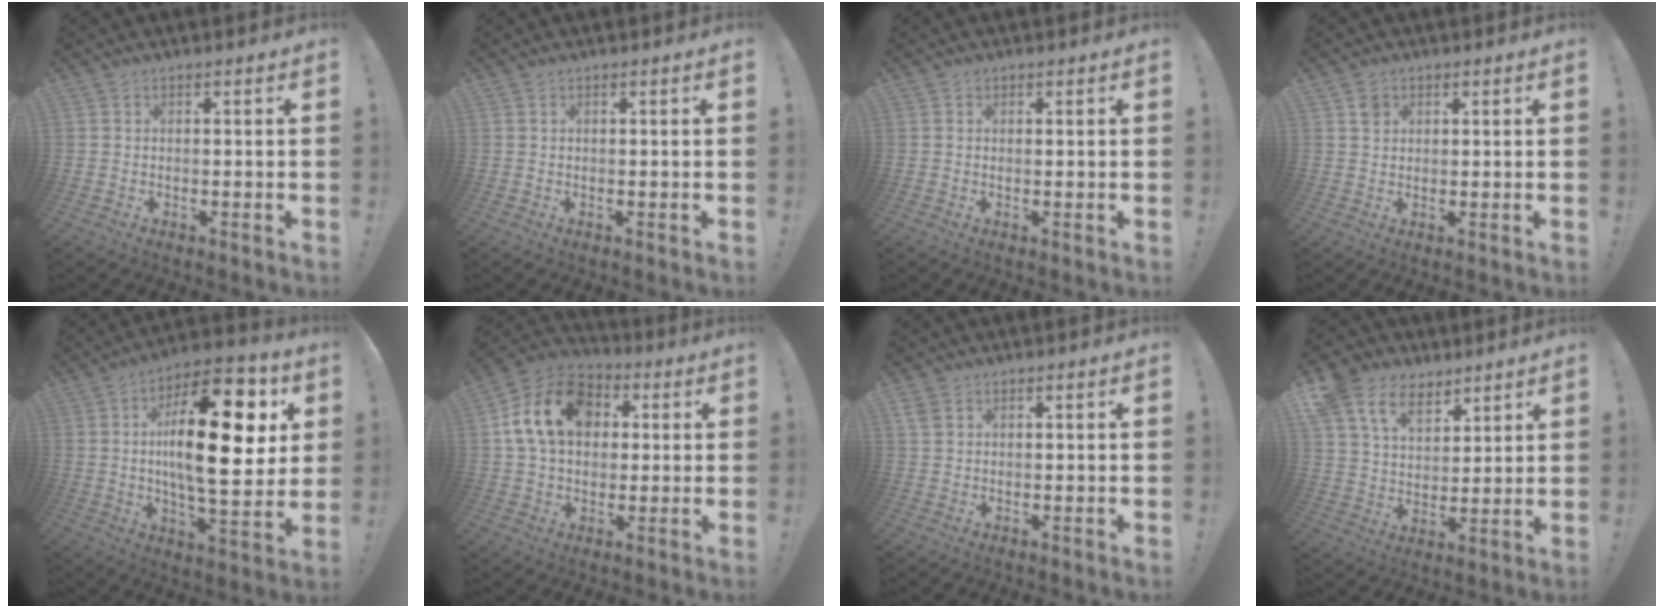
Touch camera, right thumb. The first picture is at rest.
{"total": 0.0}
{"total": 0.5, "force": [0.3, 0.4, -0.1], "torque": [0.007, -0.001, 0.006]}
{"total": 2.6, "force": [1.4, 2.1, 0.4], "torque": [0.010, -0.004, 0.023]}
{"total": 25.3, "force": [4.8, 10.1, 22.7], "torque": [-0.364, -0.021, 0.070]}
{"total": 18.0, "force": [4.7, 13.3, 11.1], "torque": [-0.177, 0.008, 0.092]}
{"total": 3.0, "force": [1.6, 1.9, 1.7], "torque": [-0.027, -0.002, 0.032]}
{"total": 14.1, "force": [8.8, 9.2, 6.1], "torque": [-0.111, -0.044, 0.170]}